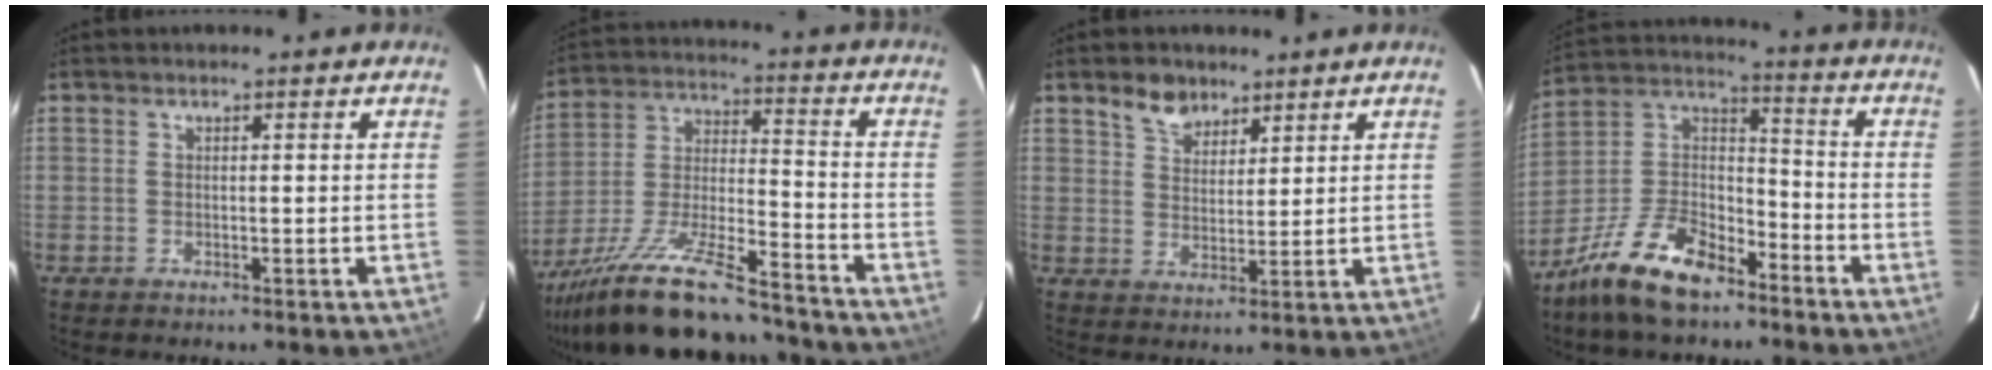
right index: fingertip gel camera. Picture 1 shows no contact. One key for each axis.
{"total": 23.7, "fx": -19.5, "fy": 4.9, "fz": 12.6, "tx": -0.248, "ty": -0.033, "tz": -0.312}
{"total": 5.4, "fx": 3.9, "fy": 3.2, "fz": 1.9, "tx": -0.028, "ty": 0.009, "tz": 0.071}
{"total": 16.2, "fx": -11.0, "fy": 7.4, "fz": 9.2, "tx": -0.201, "ty": 0.020, "tz": -0.201}